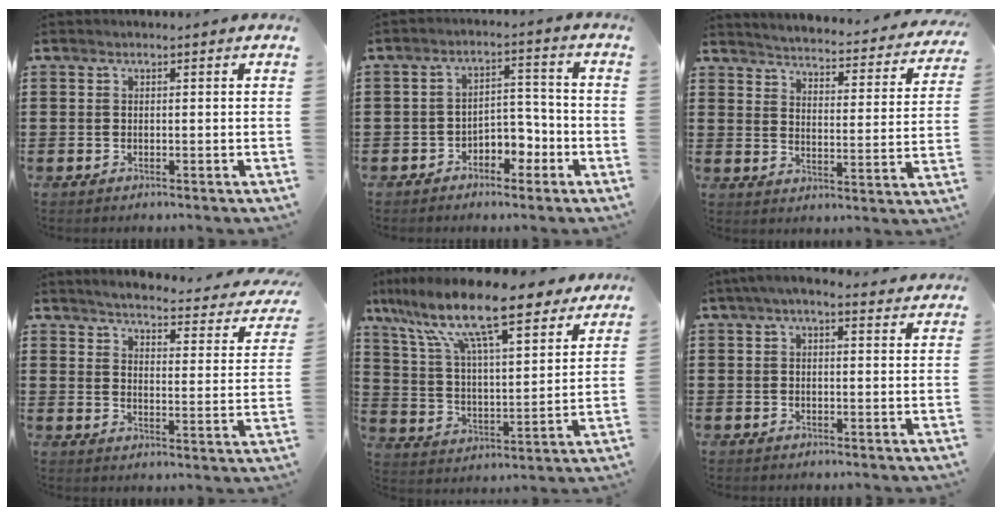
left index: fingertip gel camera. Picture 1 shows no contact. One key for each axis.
{"total": 4.4, "fx": -3.2, "fy": 2.4, "fz": 1.9, "tx": -0.037, "ty": 0.014, "tz": -0.063}
{"total": 3.6, "fx": 3.5, "fy": -0.5, "fz": 0.4, "tx": -0.029, "ty": -0.037, "tz": 0.052}
{"total": 3.5, "fx": 3.3, "fy": -0.2, "fz": 1.1, "tx": -0.042, "ty": -0.029, "tz": 0.051}
{"total": 14.1, "fx": 10.7, "fy": 2.5, "fz": 8.8, "tx": -0.204, "ty": -0.044, "tz": 0.184}
{"total": 3.1, "fx": 2.0, "fy": 1.0, "fz": 2.2, "tx": -0.047, "ty": 0.006, "tz": 0.036}